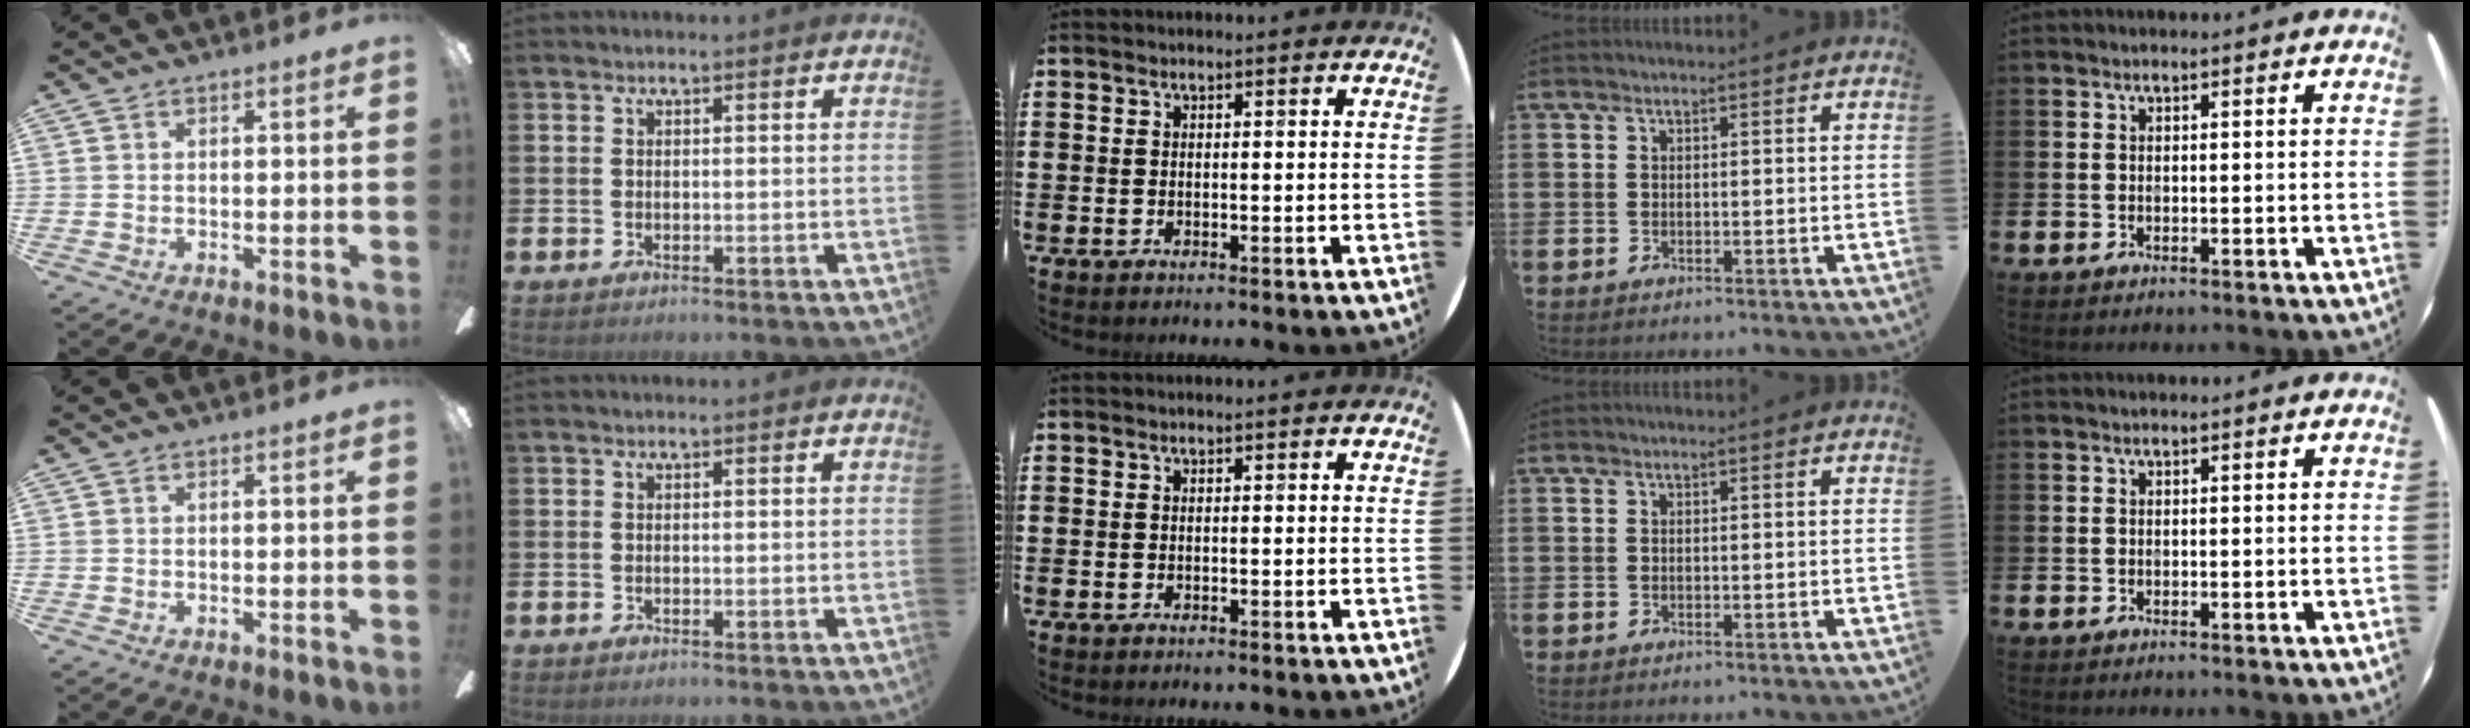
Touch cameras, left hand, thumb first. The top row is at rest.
{}